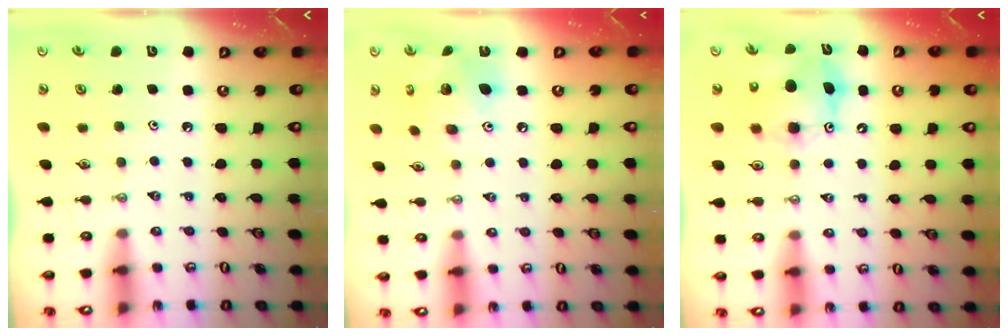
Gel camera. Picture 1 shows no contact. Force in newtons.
{"total": 12.3, "press": 12.3, "slide": 1.2}
{"total": 8.8, "press": 8.8, "slide": 0.6}